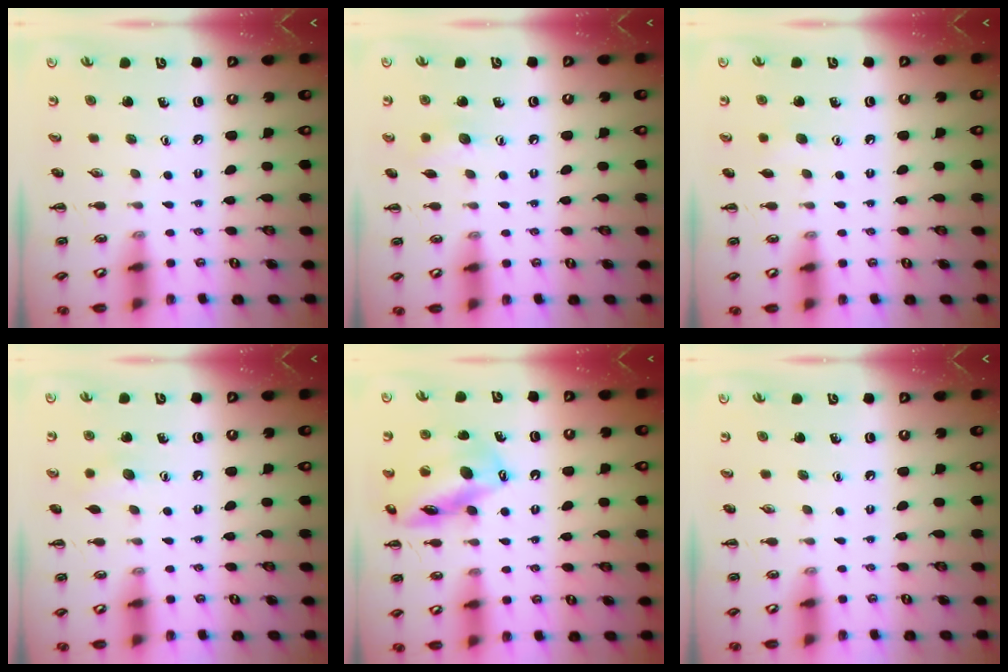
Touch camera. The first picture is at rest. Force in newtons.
{"total": 5.9, "press": 5.7, "slide": 1.3}
{"total": 4.4, "press": 4.2, "slide": 1.1}
{"total": 5.4, "press": 5.3, "slide": 1.3}
{"total": 15.1, "press": 14.7, "slide": 3.4}
{"total": 0.0}